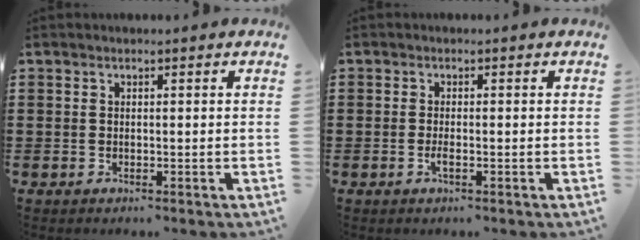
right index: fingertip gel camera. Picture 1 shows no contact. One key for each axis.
{"total": 1.2, "fx": -0.4, "fy": 0.2, "fz": 1.1, "tx": -0.027, "ty": -0.006, "tz": -0.009}